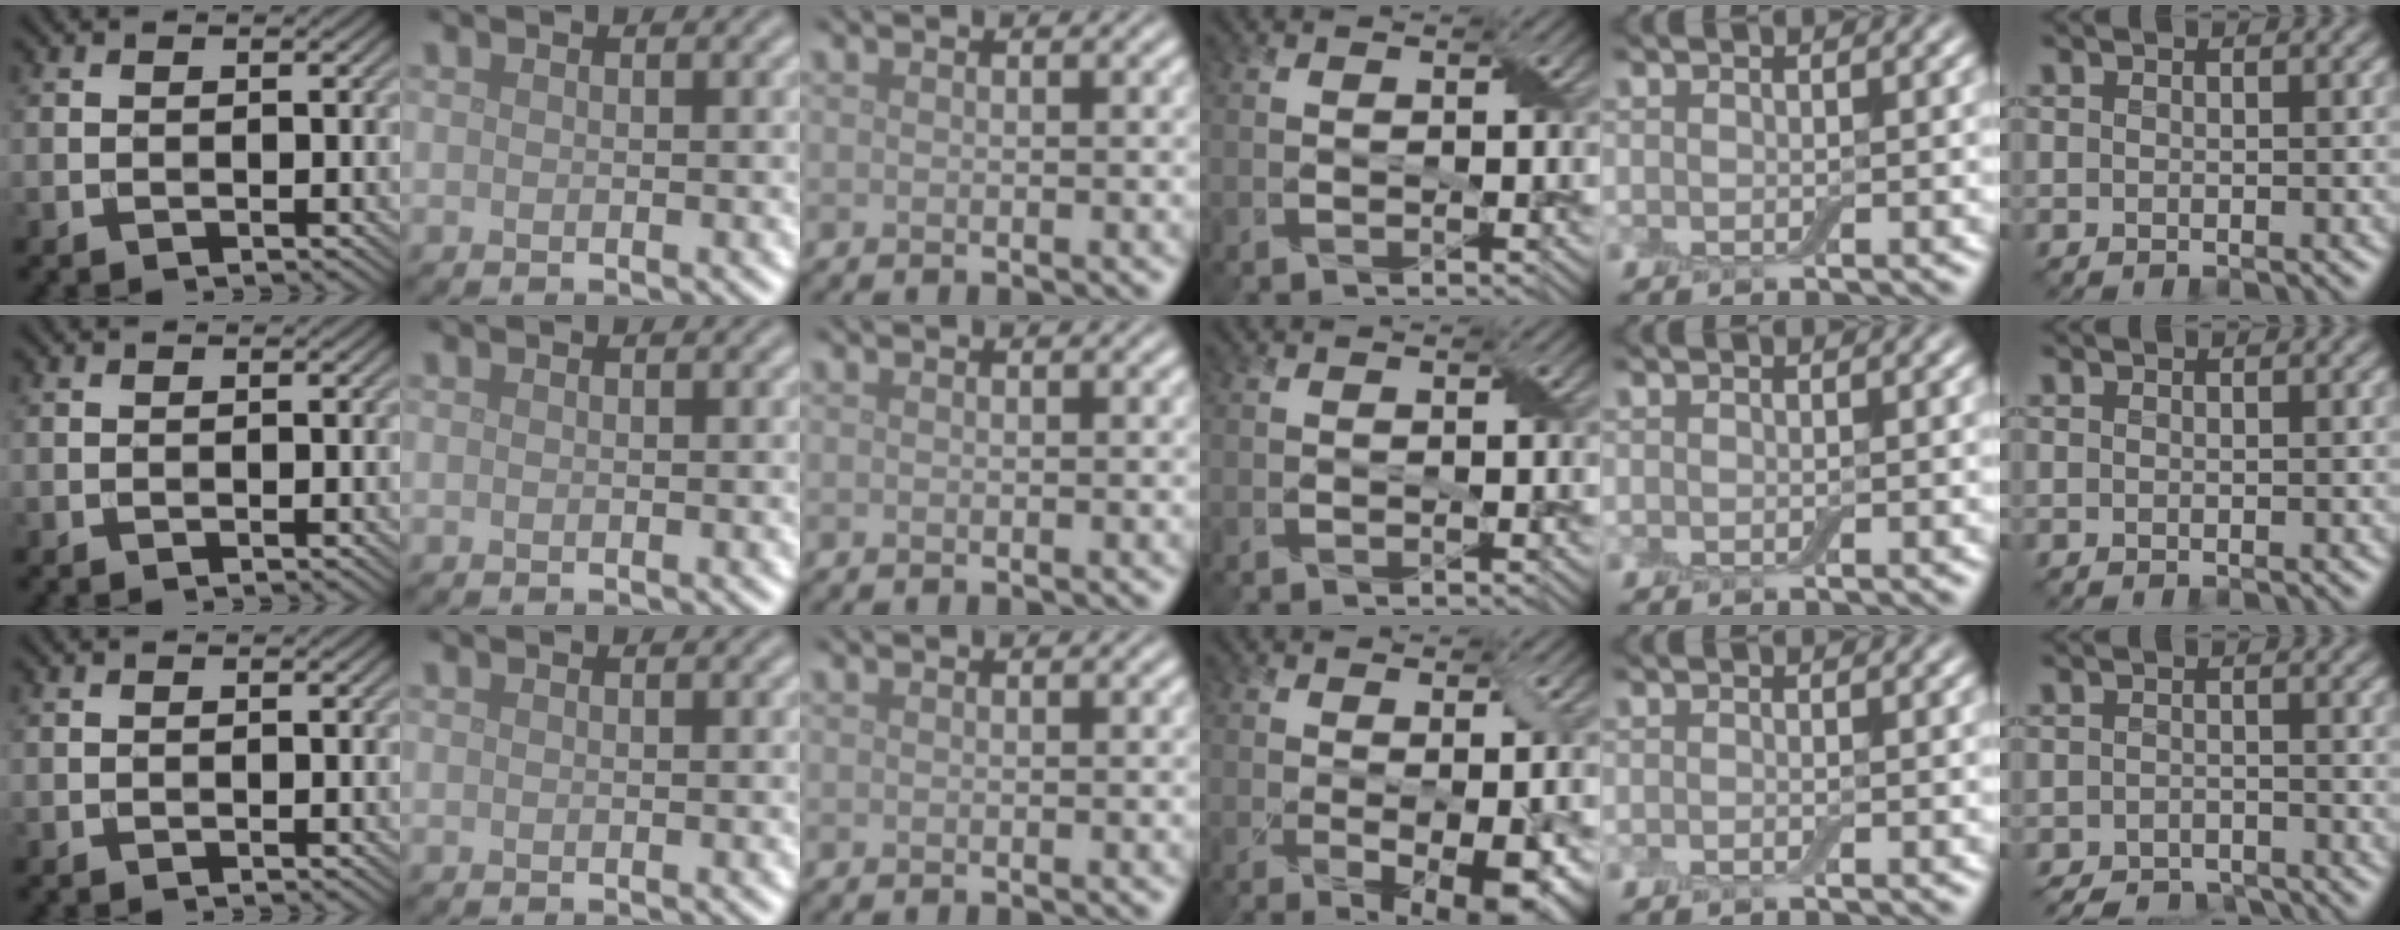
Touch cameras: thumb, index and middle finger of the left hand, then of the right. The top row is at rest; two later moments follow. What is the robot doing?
{"motion": "fold", "object": "cloth"}